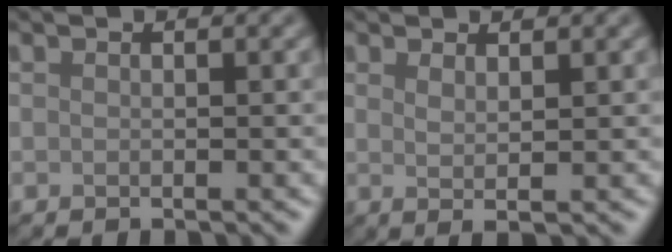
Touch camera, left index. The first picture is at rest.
{"total": 1.7, "force": [0.7, 0.5, 1.5], "torque": [-0.022, -0.005, 0.009]}